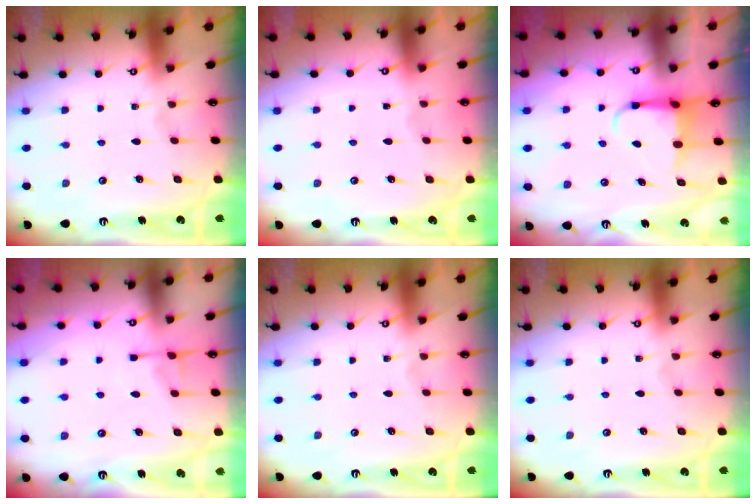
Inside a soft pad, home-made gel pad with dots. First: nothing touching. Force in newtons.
{"total": 1.2, "press": 1.2, "slide": 0.1}
{"total": 4.0, "press": 3.9, "slide": 0.5}
{"total": 4.5, "press": 4.4, "slide": 0.7}
{"total": 0.0}
{"total": 0.0}